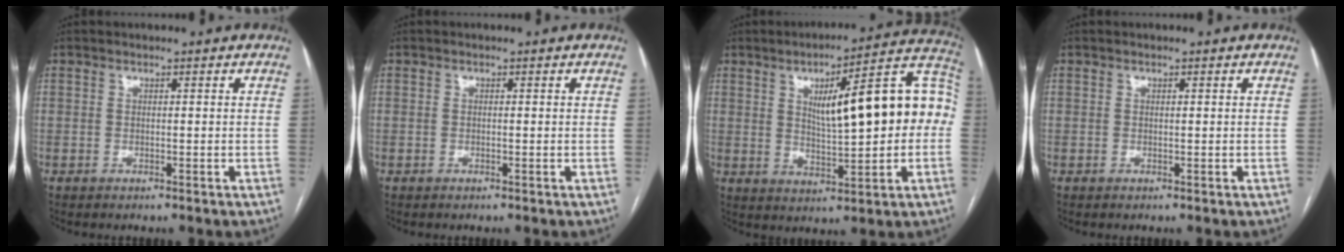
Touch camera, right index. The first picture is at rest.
{"total": 0.0}
{"total": 17.6, "force": [2.0, 3.8, 17.1], "torque": [-0.236, 0.043, 0.033]}
{"total": 0.0}